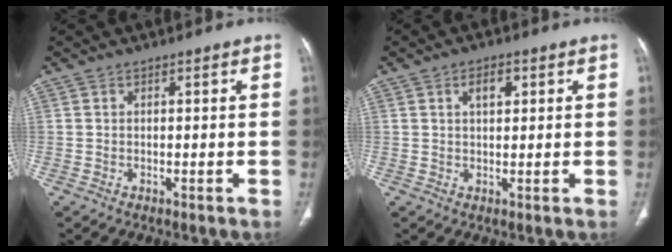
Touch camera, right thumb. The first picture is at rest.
{"total": 3.5, "force": [1.4, 1.8, 2.6], "torque": [-0.037, -0.002, 0.024]}